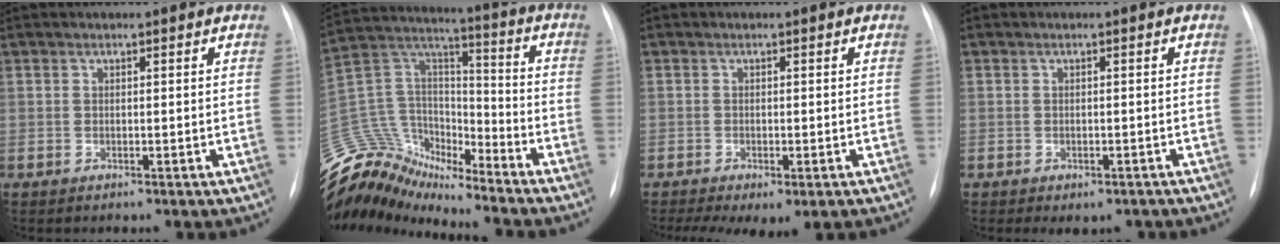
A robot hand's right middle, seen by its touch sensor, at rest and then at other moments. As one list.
[{"total": 15.3, "force": [-14.6, 3.8, 2.1], "torque": [-0.047, 0.079, -0.272]}, {"total": 6.8, "force": [-4.3, 2.5, 4.6], "torque": [-0.067, -0.013, -0.062]}, {"total": 3.3, "force": [-2.5, 1.8, 1.2], "torque": [-0.009, 0.005, -0.026]}]